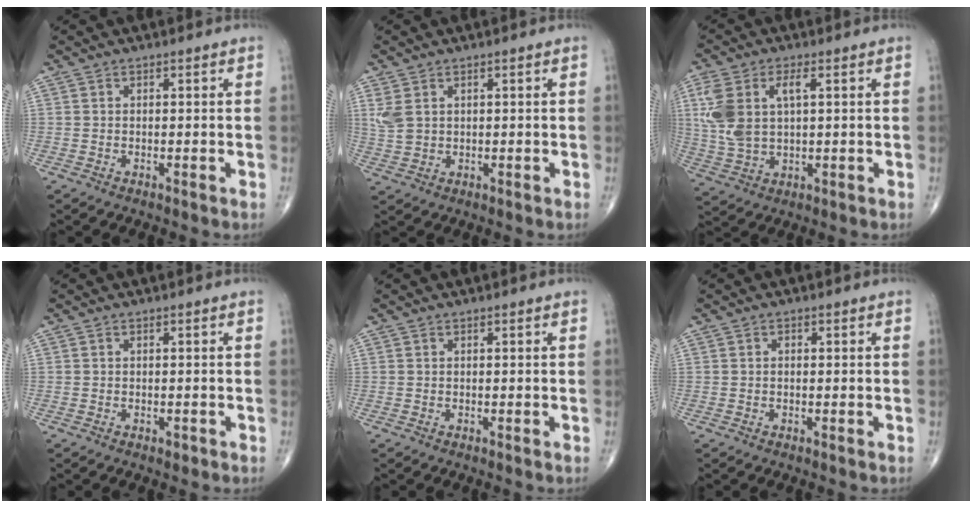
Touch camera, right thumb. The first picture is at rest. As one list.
[{"total": 3.7, "force": [1.4, 2.5, 2.4], "torque": [-0.058, -0.001, 0.038]}, {"total": 11.1, "force": [2.7, 5.7, 9.2], "torque": [-0.213, 0.006, 0.059]}, {"total": 0.8, "force": [-0.4, 0.5, 0.5], "torque": [-0.006, -0.001, -0.006]}, {"total": 0.0}, {"total": 0.5, "force": [0.0, 0.4, 0.4], "torque": [-0.010, 0.000, 0.001]}]